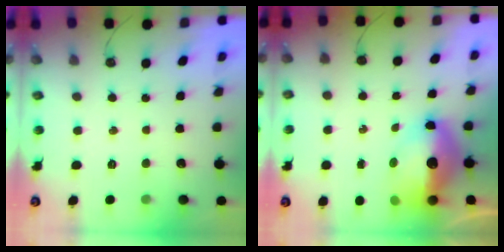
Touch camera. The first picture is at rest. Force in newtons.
{"total": 15.3, "press": 15.2, "slide": 1.7}